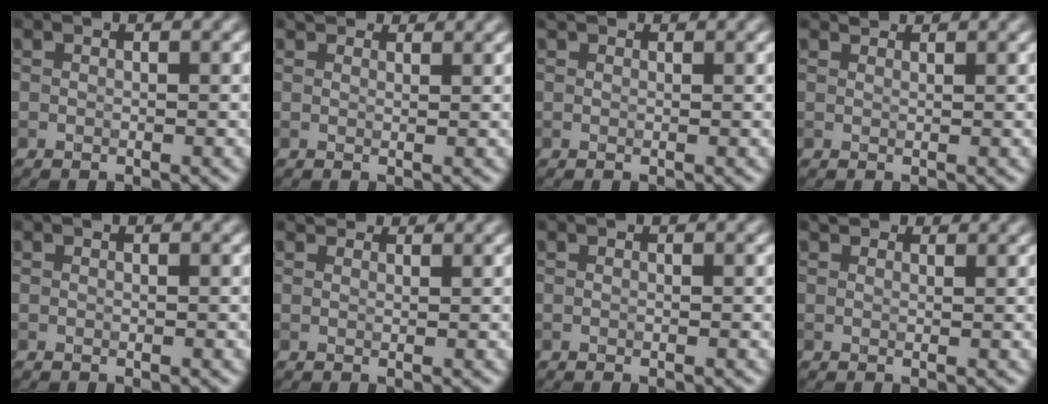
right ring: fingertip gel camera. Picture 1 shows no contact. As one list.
[{"total": 1.7, "force": [1.5, 0.7, 0.4], "torque": [-0.010, -0.001, 0.012]}, {"total": 0.7, "force": [0.5, 0.4, 0.2], "torque": [-0.003, 0.000, 0.002]}, {"total": 0.8, "force": [0.8, 0.2, 0.1], "torque": [-0.003, -0.002, 0.011]}, {"total": 0.0}, {"total": 1.5, "force": [1.3, 0.7, 0.4], "torque": [-0.011, -0.001, 0.010]}, {"total": 0.0}, {"total": 1.3, "force": [1.2, 0.6, 0.3], "torque": [-0.006, -0.002, 0.010]}]